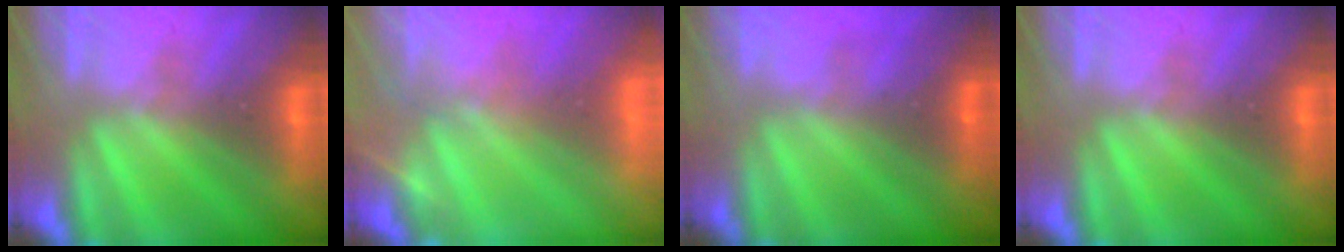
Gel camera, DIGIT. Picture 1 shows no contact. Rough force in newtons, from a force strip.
{"total": 2.9}
{"total": 2.1}
{"total": 0.0}